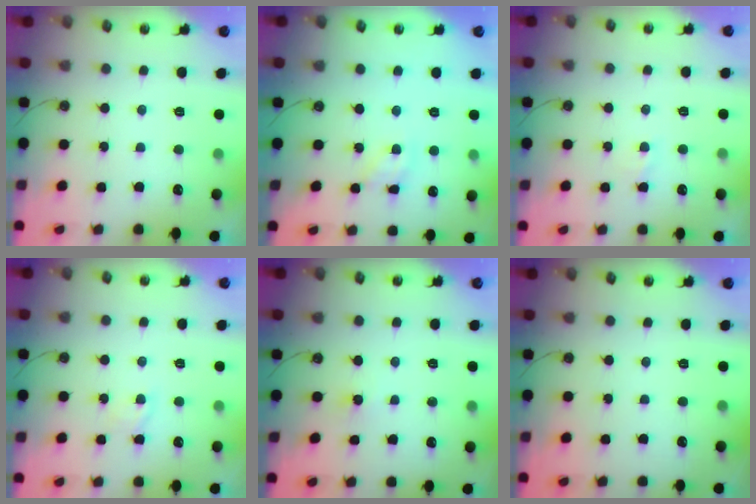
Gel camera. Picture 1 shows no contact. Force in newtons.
{"total": 5.2, "press": 5.2, "slide": 0.2}
{"total": 1.6, "press": 1.6, "slide": 0.2}
{"total": 3.3, "press": 3.3, "slide": 0.4}
{"total": 3.9, "press": 3.9, "slide": 0.5}
{"total": 0.0}